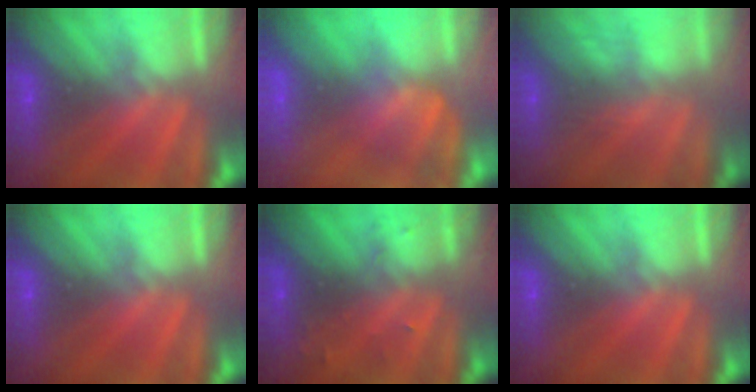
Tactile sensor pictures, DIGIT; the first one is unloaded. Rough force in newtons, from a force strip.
{"total": 3.3}
{"total": 2.9}
{"total": 0.0}
{"total": 3.0}
{"total": 0.0}